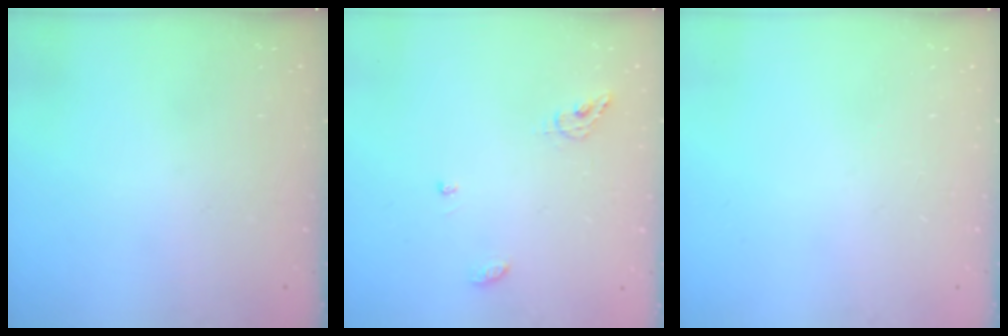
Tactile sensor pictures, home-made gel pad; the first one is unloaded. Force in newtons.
{"total": 6.8, "press": 6.8, "slide": 0.5}
{"total": 0.0}